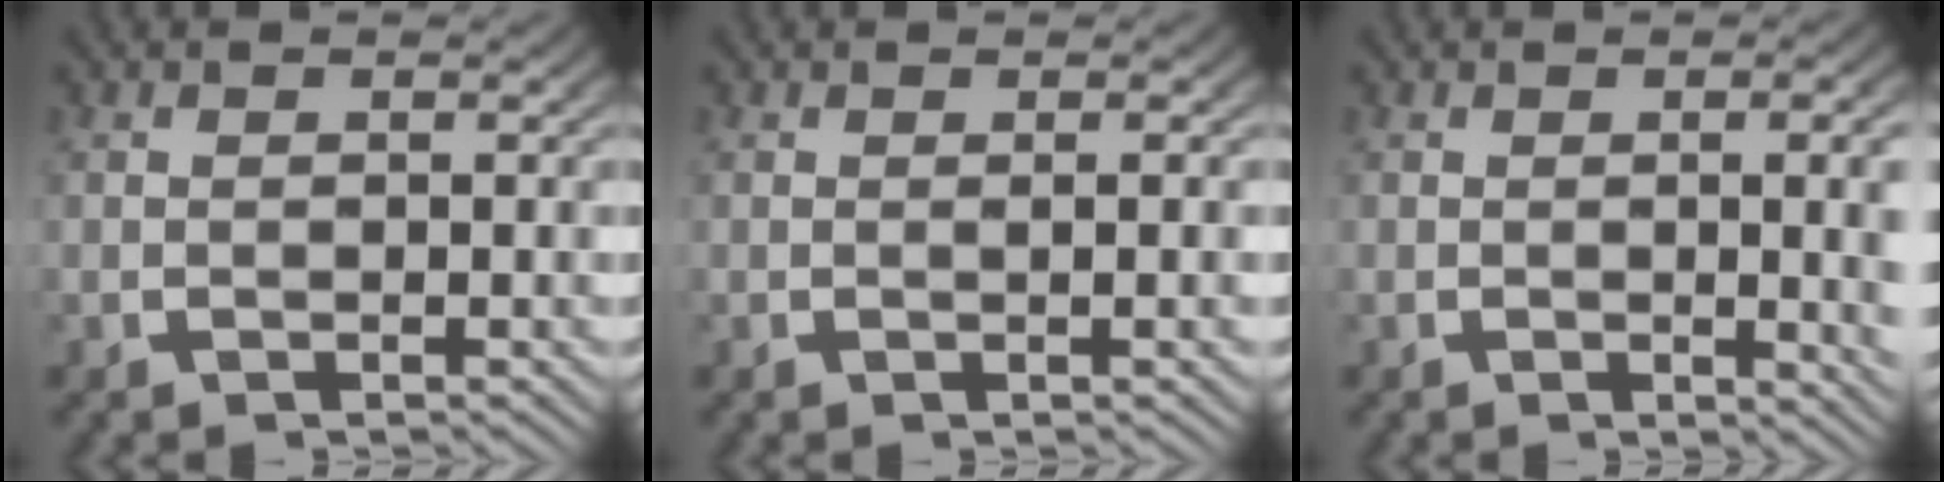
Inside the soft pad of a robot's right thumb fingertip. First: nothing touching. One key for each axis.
{"total": 0.7, "fx": 0.3, "fy": -0.2, "fz": 0.6, "tx": -0.014, "ty": 0.002, "tz": 0.004}
{"total": 3.7, "fx": 0.2, "fy": 0.7, "fz": 3.6, "tx": -0.040, "ty": 0.001, "tz": 0.002}